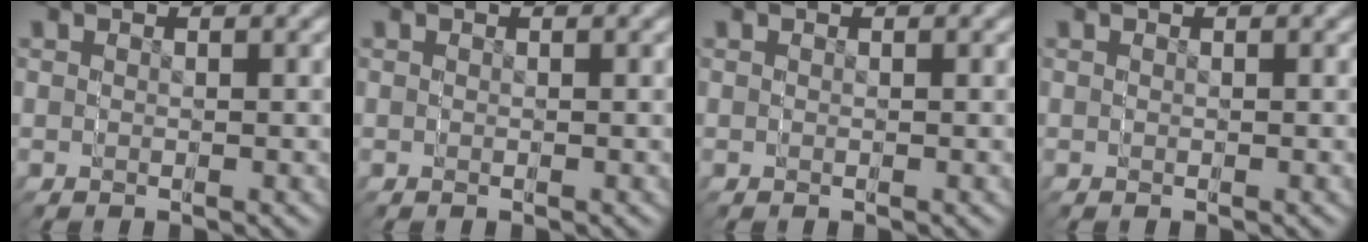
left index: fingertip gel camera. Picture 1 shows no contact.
{"total": 0.0}
{"total": 0.0}
{"total": 0.0}